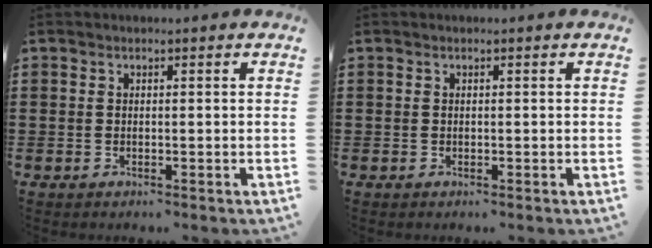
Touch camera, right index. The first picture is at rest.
{"total": 0.0}